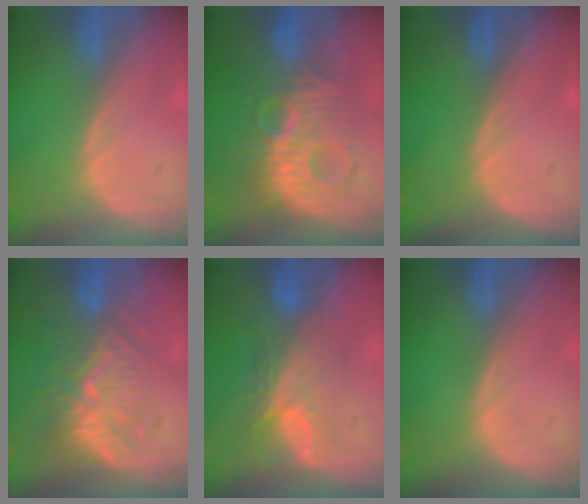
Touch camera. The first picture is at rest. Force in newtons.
{"total": 10.6, "press": 10.6, "slide": 0.3}
{"total": 0.0}
{"total": 9.1, "press": 8.8, "slide": 2.3}
{"total": 7.3, "press": 7.1, "slide": 1.3}
{"total": 0.0}